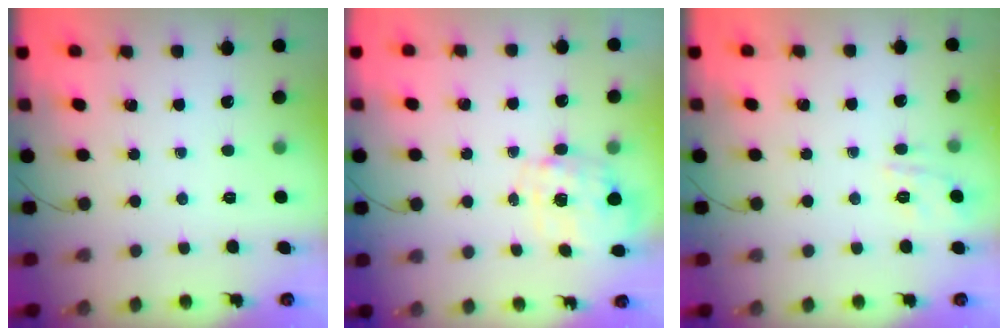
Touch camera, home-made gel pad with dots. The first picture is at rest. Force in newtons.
{"total": 2.8, "press": 2.6, "slide": 0.9}
{"total": 2.1, "press": 1.6, "slide": 1.5}